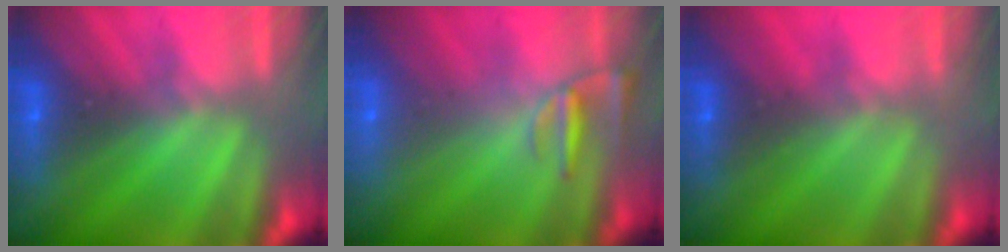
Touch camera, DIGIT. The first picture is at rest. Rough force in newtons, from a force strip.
{"total": 2.4}
{"total": 5.2}